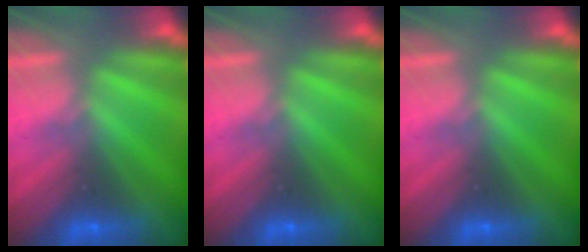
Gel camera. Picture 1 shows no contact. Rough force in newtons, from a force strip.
{"total": 0.0}
{"total": 0.0}